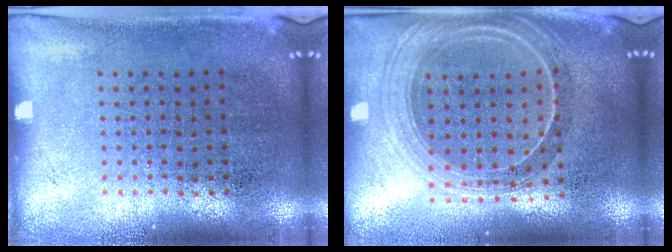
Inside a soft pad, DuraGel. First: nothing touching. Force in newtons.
{"total": 2.3, "press": 2.0, "slide": 1.2}